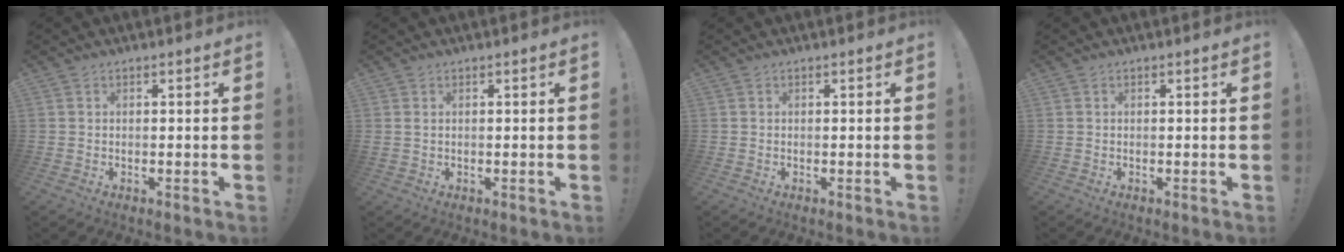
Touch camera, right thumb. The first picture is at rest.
{"total": 1.0, "force": [0.5, 0.5, 0.7], "torque": [-0.015, 0.003, 0.009]}
{"total": 0.0}
{"total": 0.0}